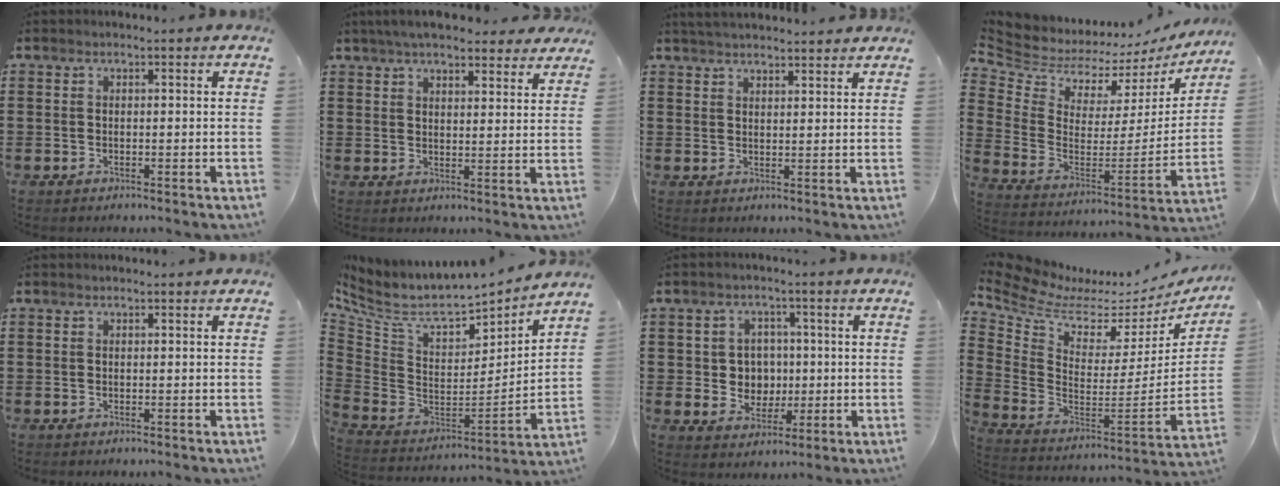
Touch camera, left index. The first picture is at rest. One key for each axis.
{"total": 5.6, "fx": 5.1, "fy": 1.1, "fz": 2.1, "tx": -0.056, "ty": -0.009, "tz": 0.095}
{"total": 3.0, "fx": 3.0, "fy": -0.1, "fz": 0.3, "tx": -0.013, "ty": -0.006, "tz": 0.058}
{"total": 5.3, "fx": 4.8, "fy": 2.1, "fz": 1.0, "tx": -0.055, "ty": -0.052, "tz": 0.080}
{"total": 0.0}
{"total": 6.8, "fx": 5.5, "fy": 2.2, "fz": 3.3, "tx": -0.096, "ty": -0.051, "tz": 0.092}
{"total": 5.1, "fx": 0.5, "fy": 4.7, "fz": 1.7, "tx": -0.047, "ty": 0.012, "tz": 0.006}
{"total": 5.7, "fx": 4.6, "fy": 2.5, "fz": 2.4, "tx": -0.087, "ty": -0.054, "tz": 0.076}